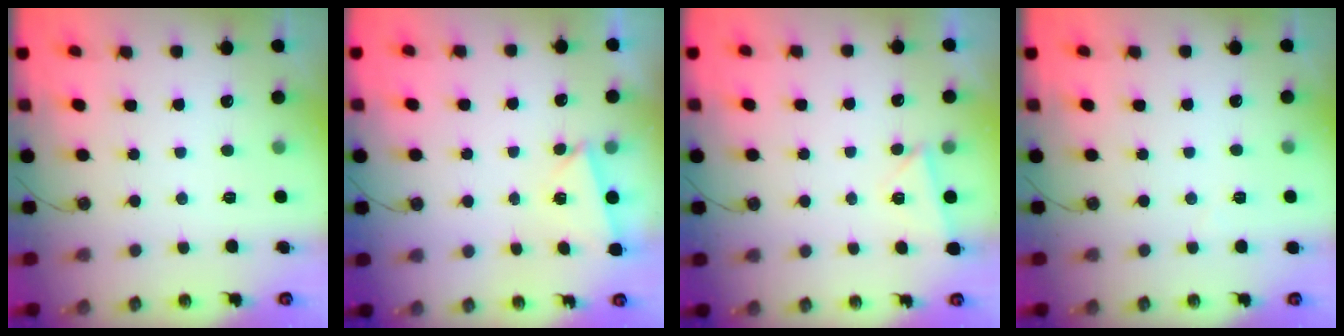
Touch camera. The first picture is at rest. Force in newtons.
{"total": 2.6, "press": 1.9, "slide": 1.8}
{"total": 3.8, "press": 3.2, "slide": 2.1}
{"total": 1.6, "press": 1.4, "slide": 0.6}